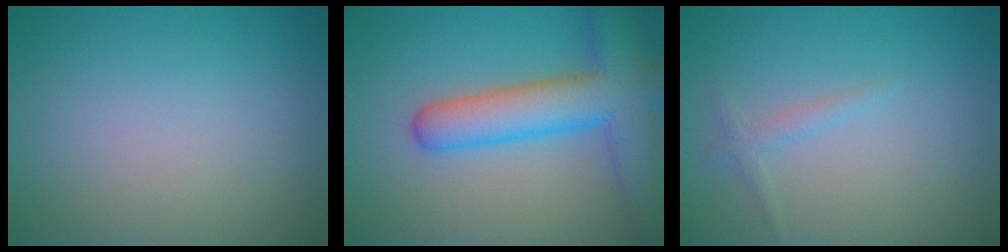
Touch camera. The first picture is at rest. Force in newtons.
{"total": 8.4, "press": 8.4, "slide": 0.3}
{"total": 1.1, "press": 1.1, "slide": 0.1}